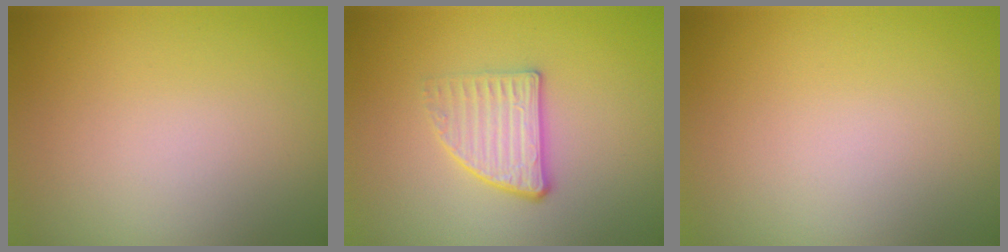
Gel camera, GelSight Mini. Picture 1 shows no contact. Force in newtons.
{"total": 2.9, "press": 2.5, "slide": 1.4}
{"total": 0.0}